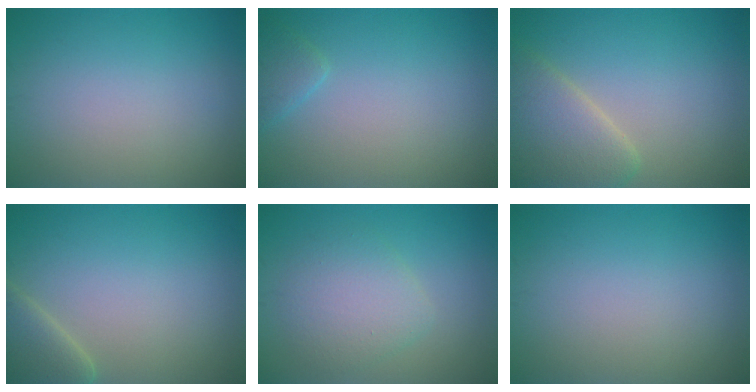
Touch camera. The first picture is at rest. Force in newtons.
{"total": 1.5, "press": 1.5, "slide": 0.1}
{"total": 5.6, "press": 5.6, "slide": 0.5}
{"total": 3.8, "press": 3.8, "slide": 0.4}
{"total": 3.6, "press": 3.6, "slide": 0.4}
{"total": 0.0}